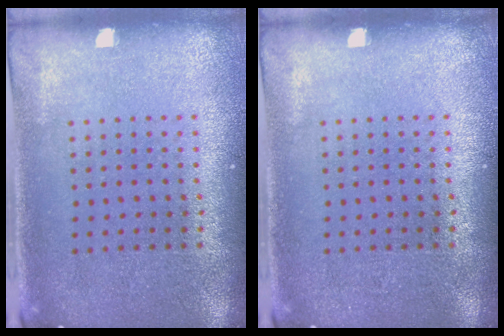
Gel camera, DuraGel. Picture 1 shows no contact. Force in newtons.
{"total": 0.0}